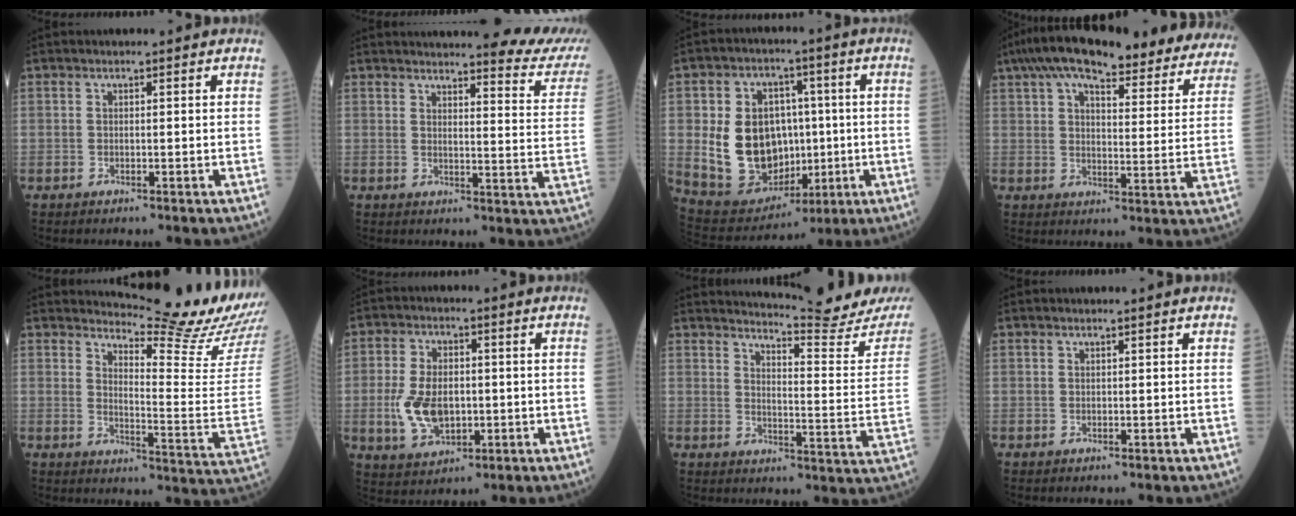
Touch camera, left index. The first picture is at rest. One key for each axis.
{"total": 13.6, "fx": 13.1, "fy": 0.0, "fz": 3.8, "tx": -0.038, "ty": -0.075, "tz": 0.135}
{"total": 15.0, "fx": -0.2, "fy": 11.4, "fz": 9.7, "tx": -0.201, "ty": 0.028, "tz": 0.025}
{"total": 30.7, "fx": 25.9, "fy": 7.7, "fz": 14.5, "tx": -0.222, "ty": 0.002, "tz": 0.316}
{"total": 17.2, "fx": 16.6, "fy": -1.3, "fz": 4.2, "tx": -0.075, "ty": -0.138, "tz": 0.199}
{"total": 8.6, "fx": -1.2, "fy": 5.3, "fz": 6.7, "tx": -0.149, "ty": 0.003, "tz": -0.009}
{"total": 16.0, "fx": 15.5, "fy": -2.4, "fz": 3.0, "tx": -0.049, "ty": -0.112, "tz": 0.190}
{"total": 0.0}